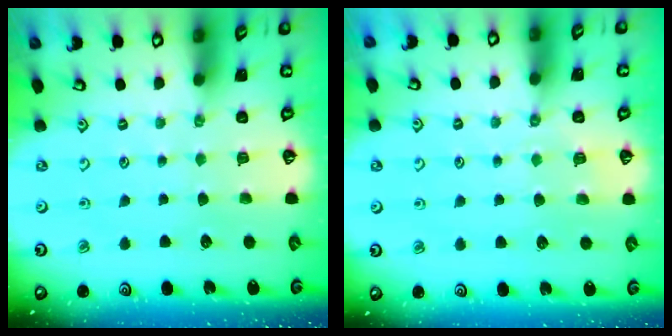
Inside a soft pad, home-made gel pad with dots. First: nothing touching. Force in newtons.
{"total": 3.8, "press": 3.6, "slide": 0.9}